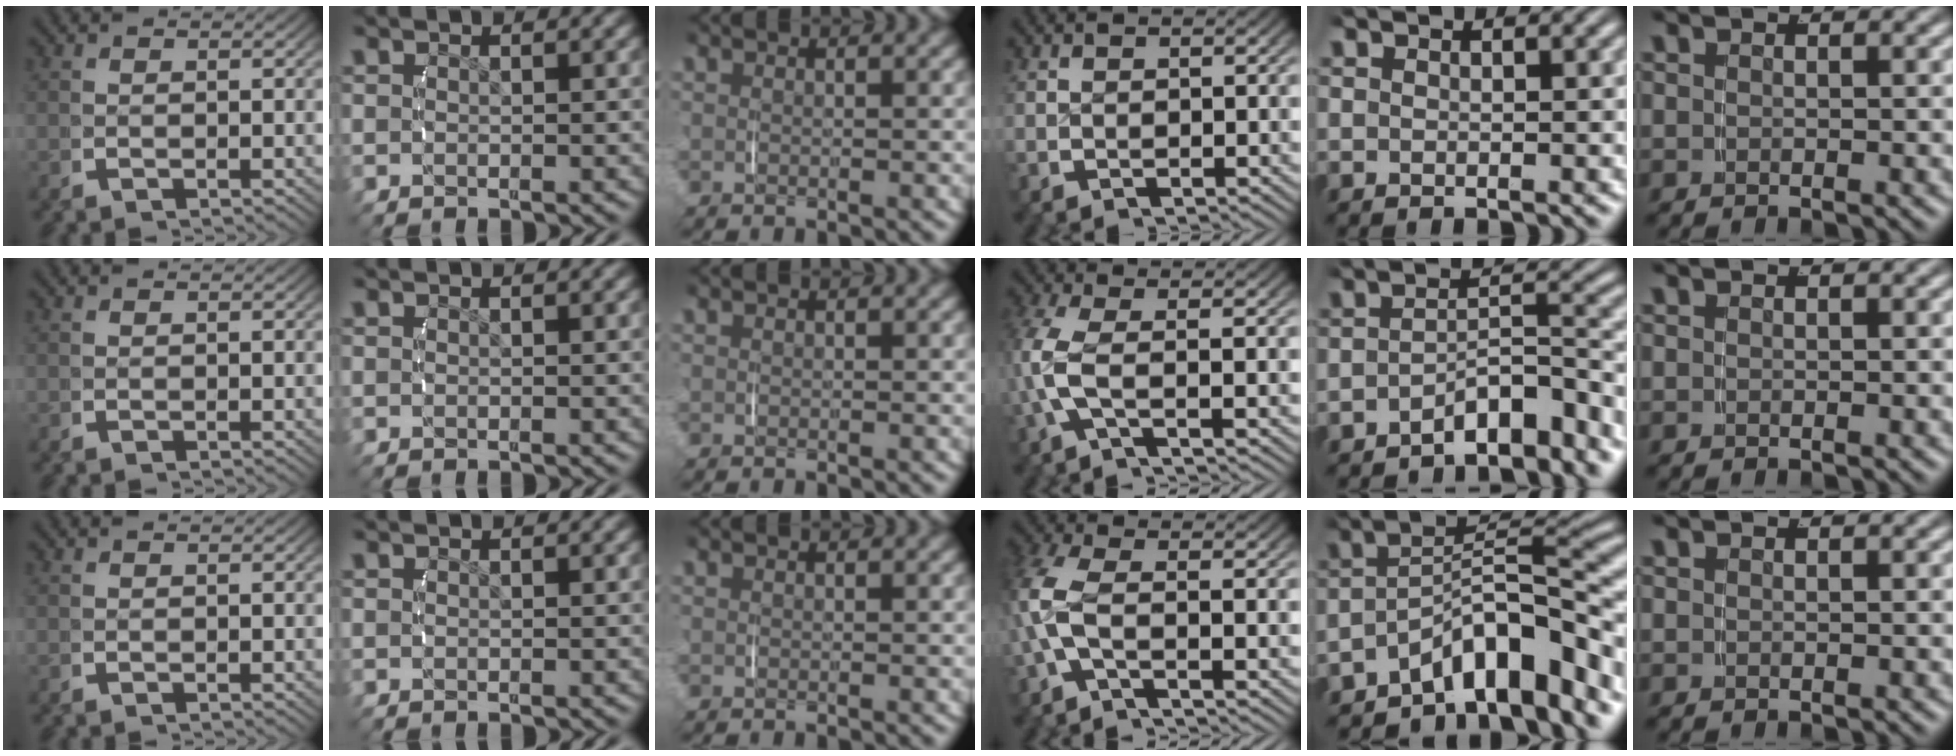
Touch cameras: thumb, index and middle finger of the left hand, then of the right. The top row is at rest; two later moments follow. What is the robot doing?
{"motion": "lift_and_place", "object": "toothpaste"}